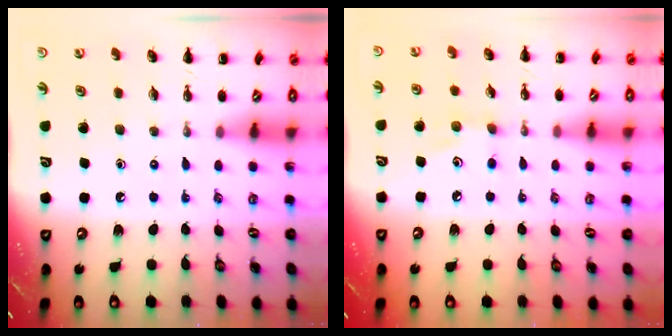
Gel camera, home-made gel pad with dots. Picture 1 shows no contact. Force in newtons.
{"total": 6.3, "press": 6.1, "slide": 1.6}